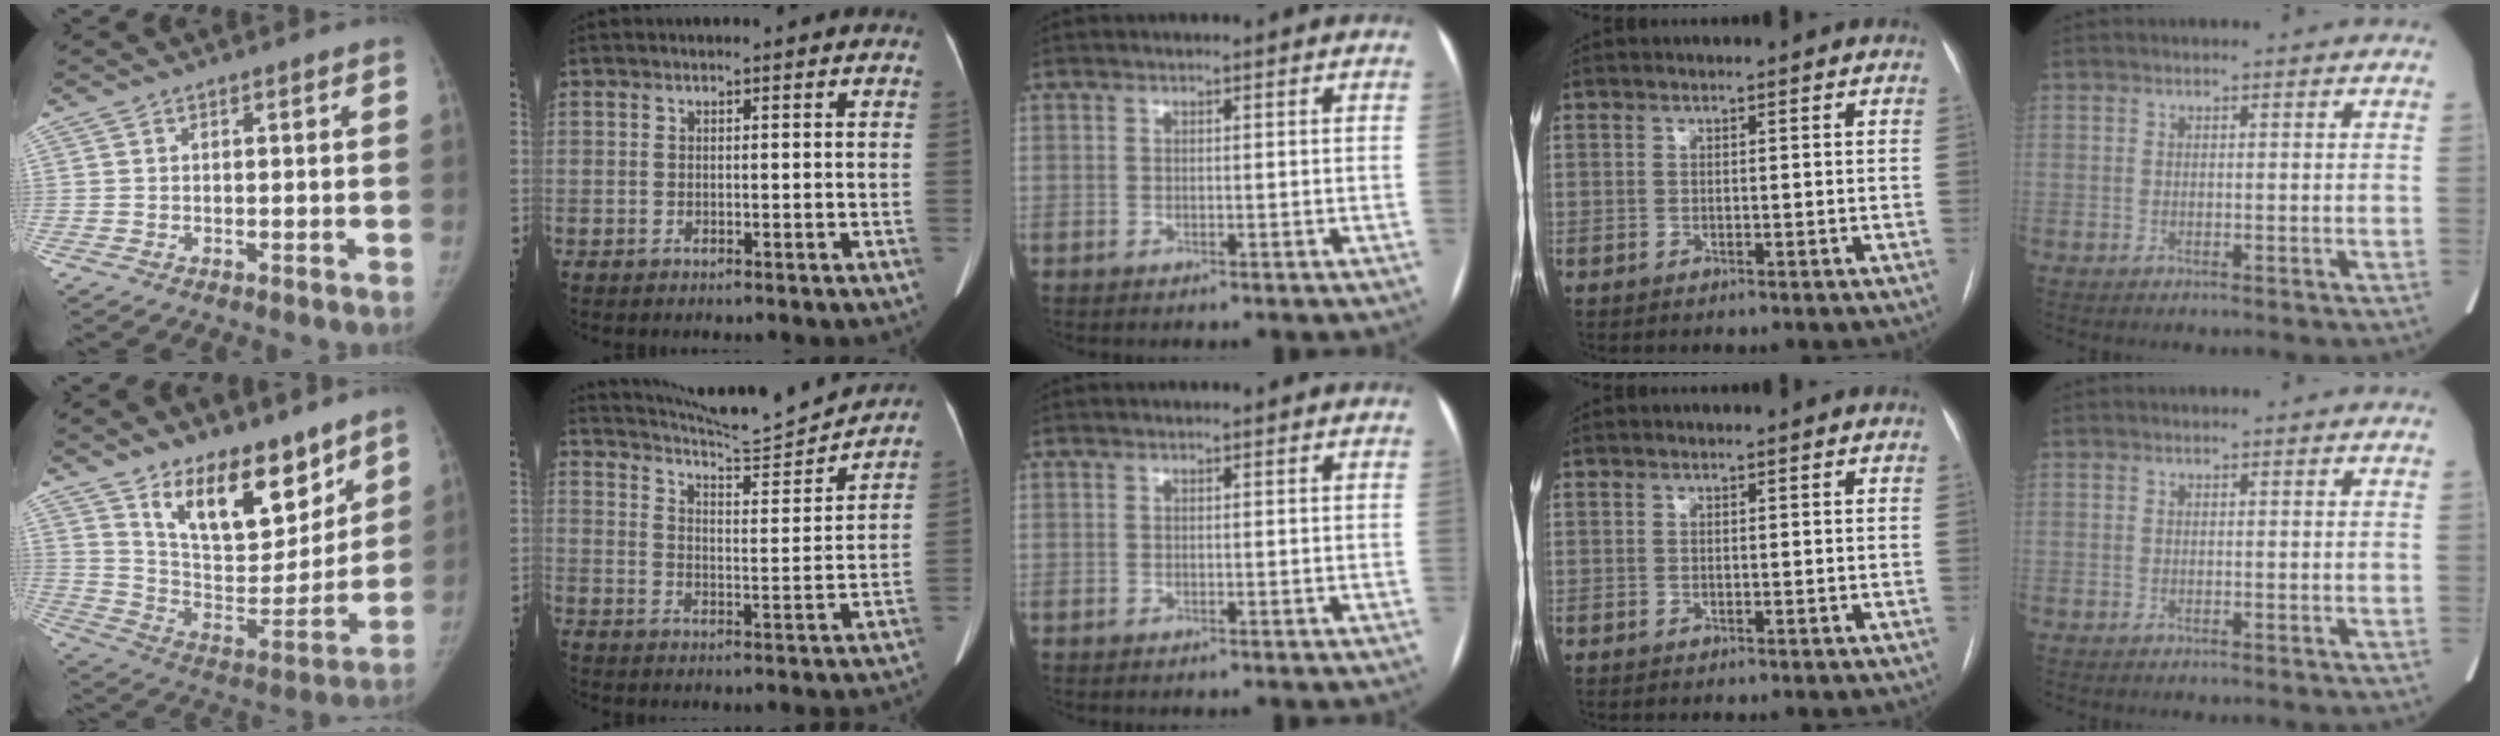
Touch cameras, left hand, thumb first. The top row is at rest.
{"thumb": {"total": 18.5, "force": [12.4, 8.5, 10.9], "torque": [-0.113, -0.089, 0.217]}, "index": {"total": 13.5, "force": [13.2, -1.2, 2.7], "torque": [-0.054, -0.026, 0.199]}}